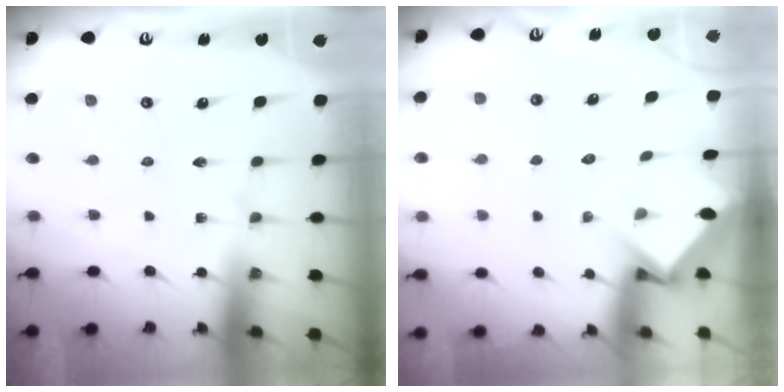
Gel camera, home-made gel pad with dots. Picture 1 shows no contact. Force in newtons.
{"total": 3.6, "press": 3.5, "slide": 0.3}